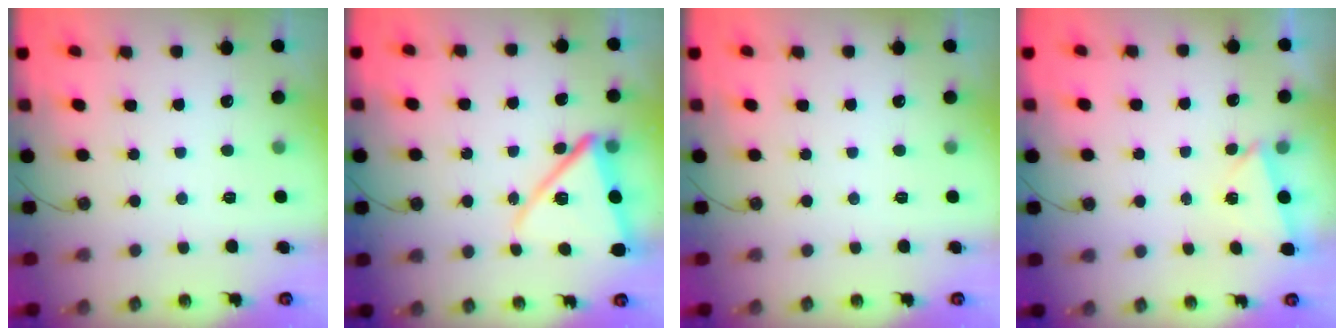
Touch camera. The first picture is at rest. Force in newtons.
{"total": 14.2, "press": 14.1, "slide": 1.4}
{"total": 0.0}
{"total": 1.6, "press": 0.9, "slide": 1.2}